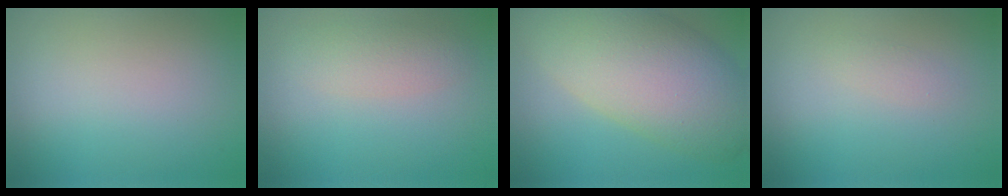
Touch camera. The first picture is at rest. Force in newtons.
{"total": 2.2, "press": 2.2, "slide": 0.1}
{"total": 11.7, "press": 11.7, "slide": 0.6}
{"total": 0.8, "press": 0.8, "slide": 0.0}